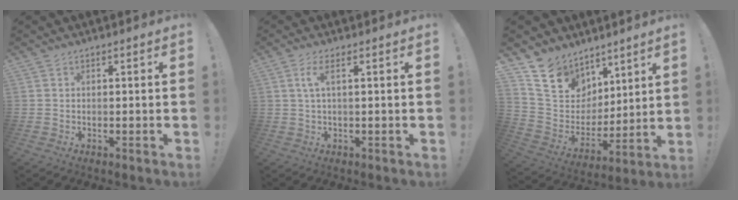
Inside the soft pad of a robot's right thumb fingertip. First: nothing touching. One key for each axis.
{"total": 3.8, "fx": 1.0, "fy": 0.7, "fz": 3.6, "tx": -0.069, "ty": 0.000, "tz": 0.016}
{"total": 13.4, "fx": 9.6, "fy": 8.8, "fz": 2.8, "tx": -0.069, "ty": -0.072, "tz": 0.191}